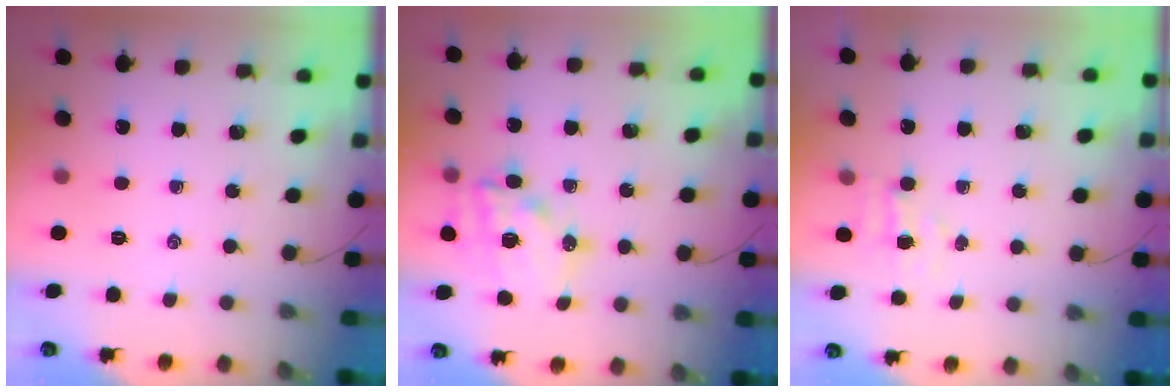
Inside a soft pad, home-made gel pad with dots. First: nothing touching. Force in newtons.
{"total": 14.7, "press": 14.4, "slide": 3.1}
{"total": 3.7, "press": 3.6, "slide": 1.0}